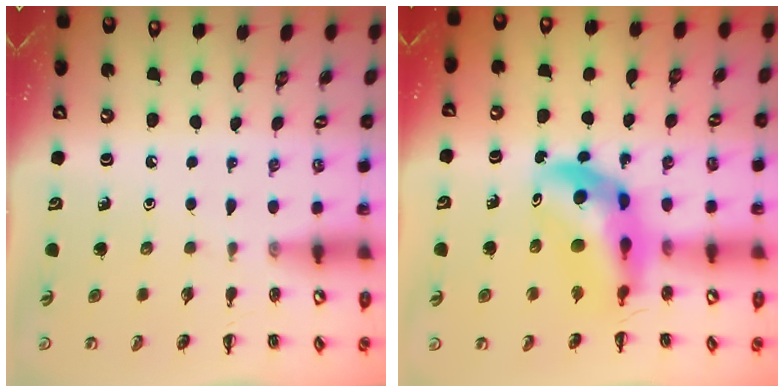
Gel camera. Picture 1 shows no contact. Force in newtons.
{"total": 12.4, "press": 11.7, "slide": 4.0}